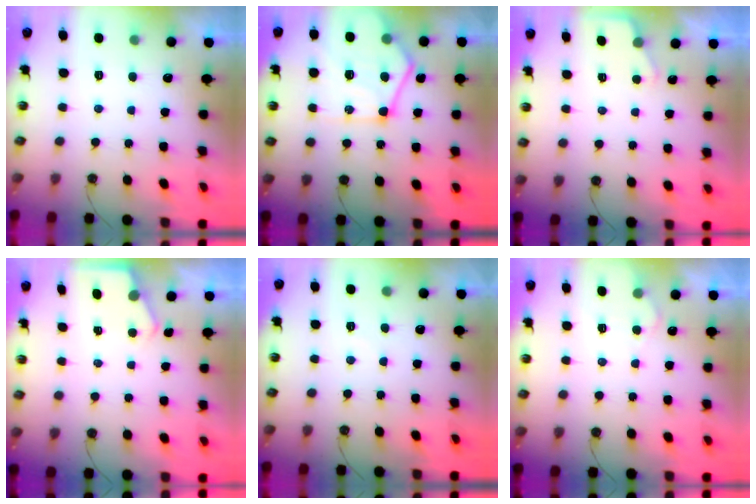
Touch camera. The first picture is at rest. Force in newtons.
{"total": 18.3, "press": 18.2, "slide": 1.7}
{"total": 3.1, "press": 3.0, "slide": 0.5}
{"total": 2.3, "press": 2.3, "slide": 0.3}
{"total": 3.3, "press": 3.2, "slide": 0.5}
{"total": 4.8, "press": 4.7, "slide": 0.6}